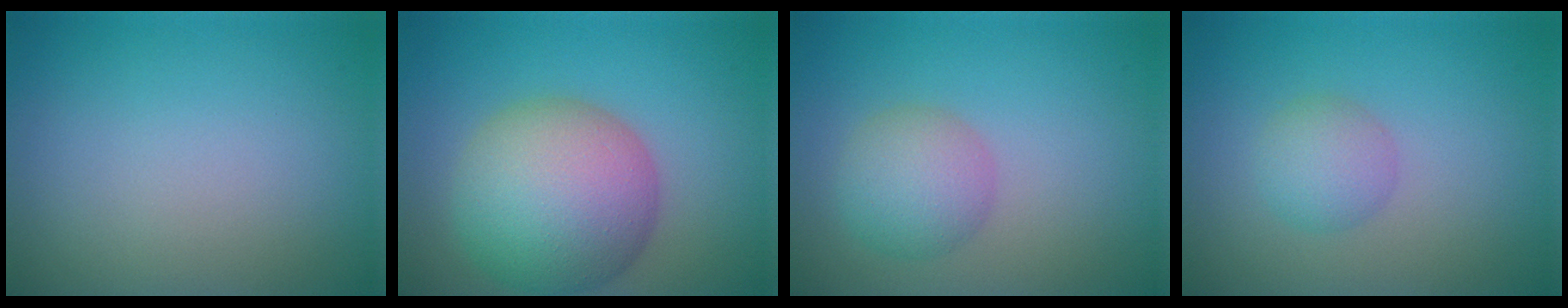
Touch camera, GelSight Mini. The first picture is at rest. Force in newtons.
{"total": 9.8, "press": 9.8, "slide": 0.5}
{"total": 3.5, "press": 3.5, "slide": 0.1}
{"total": 2.2, "press": 2.2, "slide": 0.1}